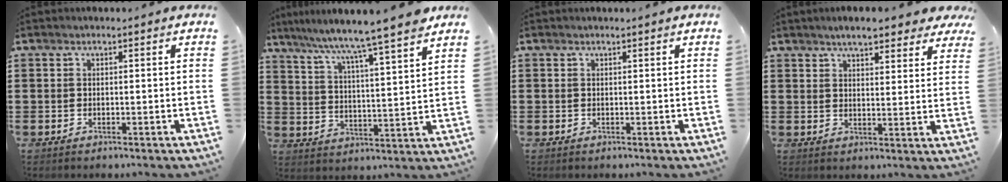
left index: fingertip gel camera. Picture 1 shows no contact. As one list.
[{"total": 6.6, "force": [5.8, -1.5, 2.8], "torque": [-0.080, -0.046, 0.088]}, {"total": 0.0}, {"total": 5.4, "force": [4.9, 1.0, 2.2], "torque": [-0.050, -0.010, 0.087]}]